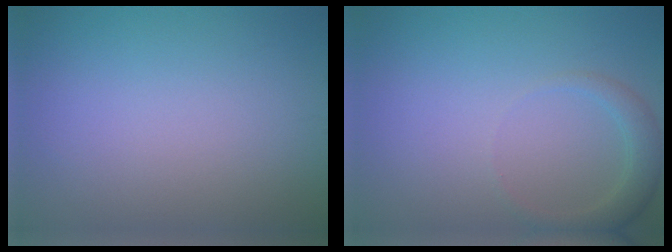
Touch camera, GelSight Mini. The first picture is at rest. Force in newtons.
{"total": 2.2, "press": 2.2, "slide": 0.2}